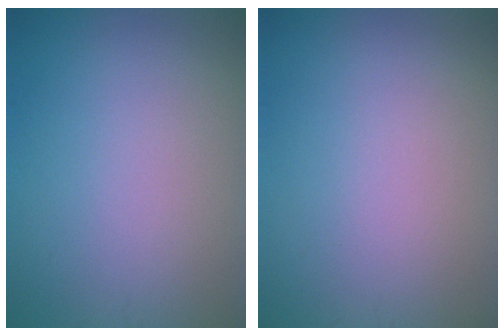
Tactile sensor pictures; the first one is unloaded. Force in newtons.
{"total": 0.0}